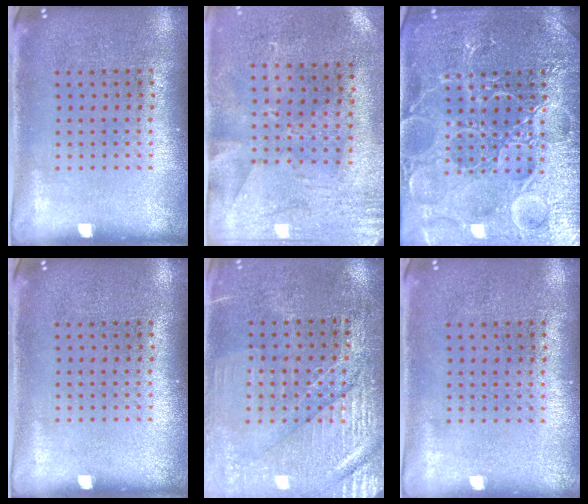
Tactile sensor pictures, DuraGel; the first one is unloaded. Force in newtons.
{"total": 2.8, "press": 2.3, "slide": 1.6}
{"total": 5.7, "press": 5.7, "slide": 0.7}
{"total": 0.0}
{"total": 3.0, "press": 2.9, "slide": 0.9}
{"total": 0.0}